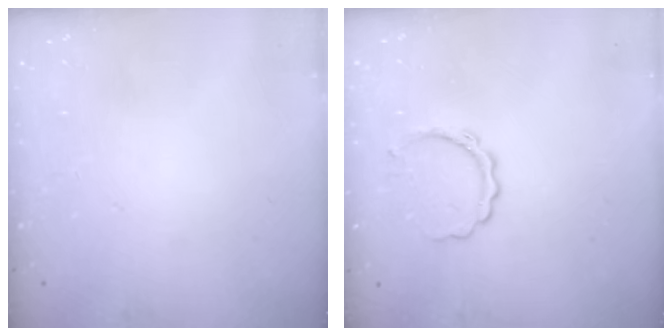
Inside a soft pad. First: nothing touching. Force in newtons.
{"total": 5.9, "press": 5.9, "slide": 0.2}